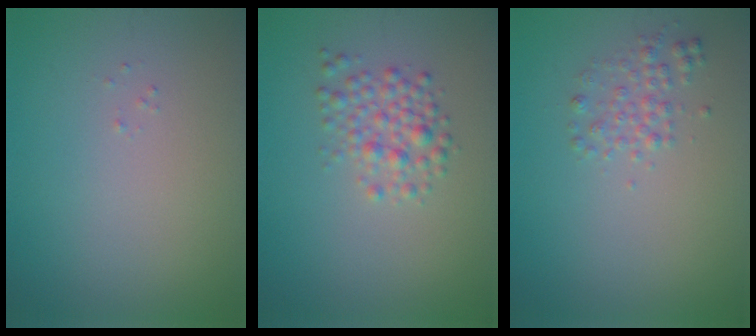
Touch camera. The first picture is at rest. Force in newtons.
{"total": 2.5, "press": 2.5, "slide": 0.1}
{"total": 1.6, "press": 1.6, "slide": 0.0}